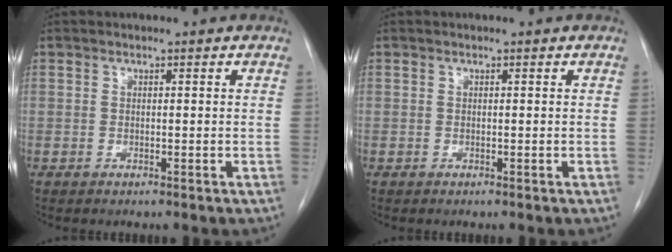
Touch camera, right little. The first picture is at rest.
{"total": 0.0}